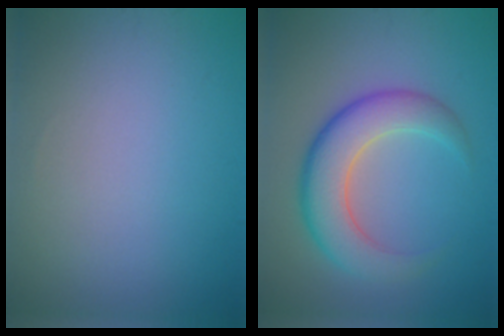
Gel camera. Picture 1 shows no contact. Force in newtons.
{"total": 6.2, "press": 6.2, "slide": 0.3}